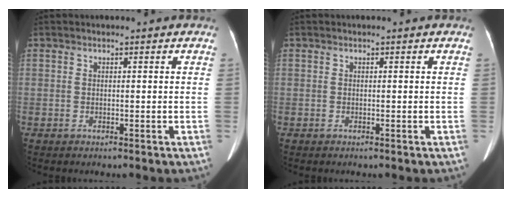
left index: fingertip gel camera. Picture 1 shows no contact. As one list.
[{"total": 0.0}]